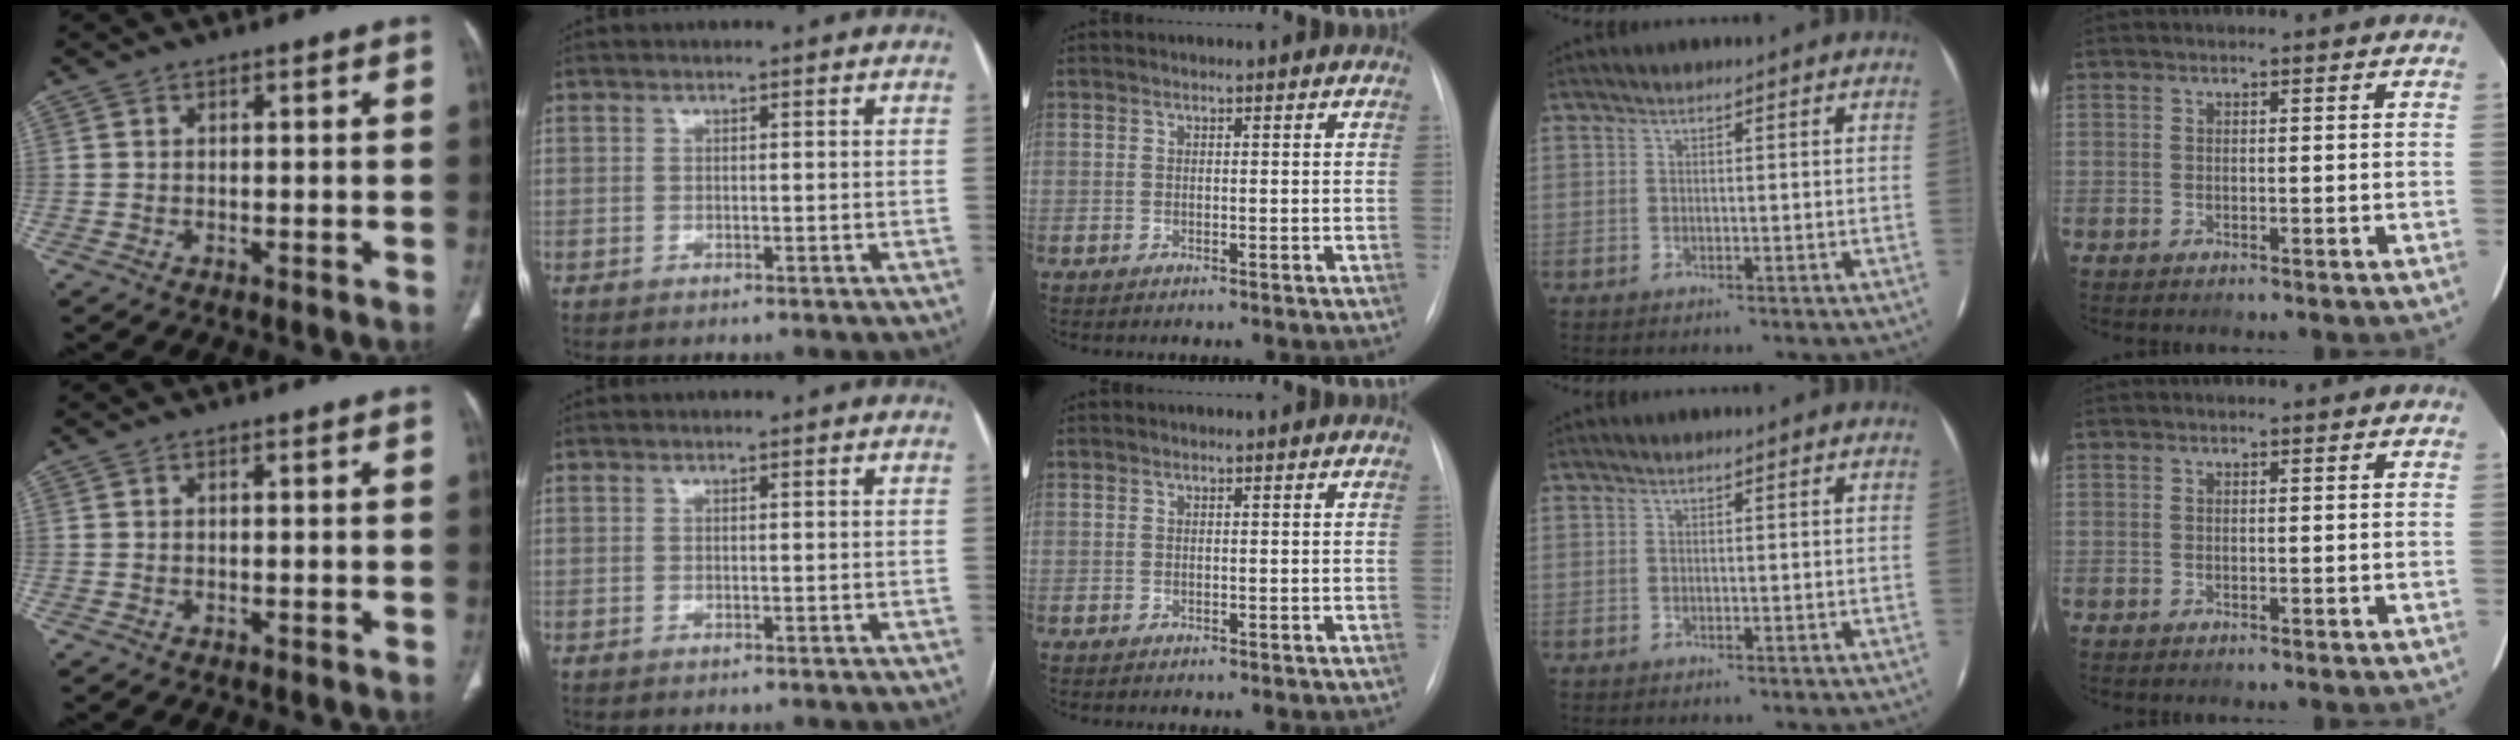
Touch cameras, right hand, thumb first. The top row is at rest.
{}